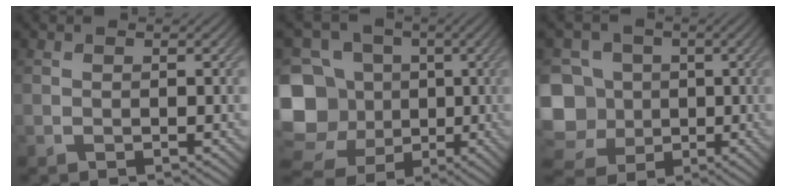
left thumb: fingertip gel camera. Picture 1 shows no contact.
{"total": 17.4, "force": [-0.8, 16.2, 6.5], "torque": [-0.240, 0.019, -0.024]}
{"total": 11.8, "force": [-0.5, 11.0, 4.3], "torque": [-0.179, -0.006, -0.028]}